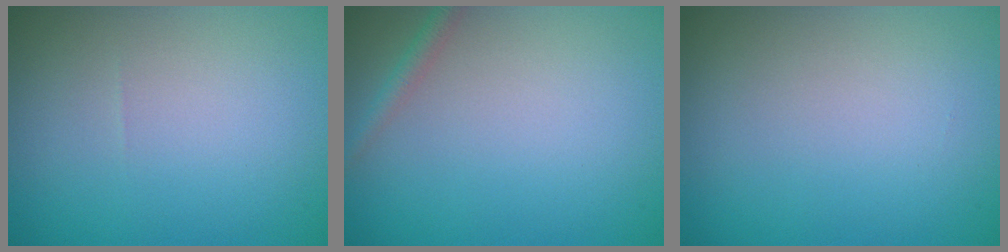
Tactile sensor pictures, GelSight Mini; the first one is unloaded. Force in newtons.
{"total": 1.3, "press": 1.3, "slide": 0.1}
{"total": 0.0}